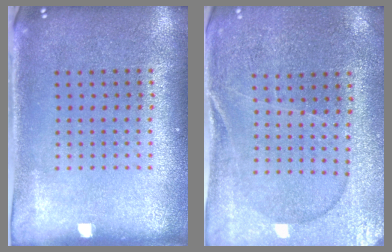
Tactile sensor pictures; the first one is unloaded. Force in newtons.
{"total": 1.1, "press": 1.1, "slide": 0.4}